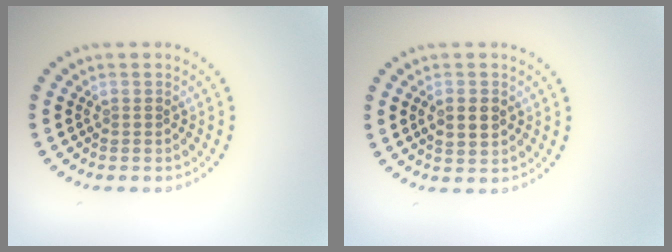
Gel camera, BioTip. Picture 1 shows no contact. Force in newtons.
{"total": 2.3, "press": 2.3, "slide": 0.1}